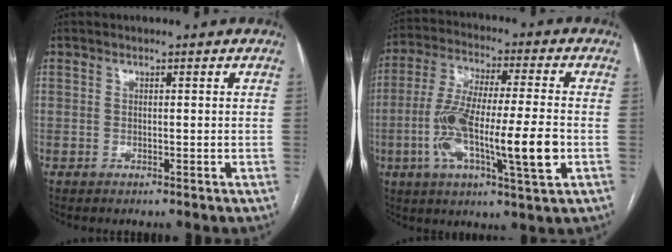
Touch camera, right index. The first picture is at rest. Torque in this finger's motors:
{"motor_torque": [1.69, -0.45, 0.98, 0.21]}